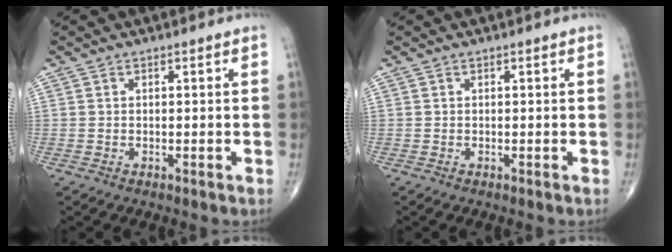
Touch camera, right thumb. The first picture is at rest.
{"total": 0.0}